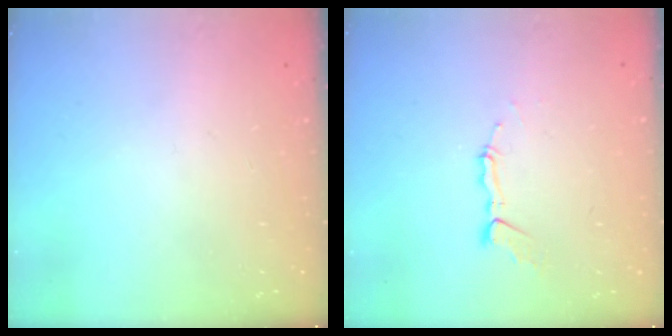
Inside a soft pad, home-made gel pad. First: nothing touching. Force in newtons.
{"total": 4.5, "press": 4.5, "slide": 0.2}